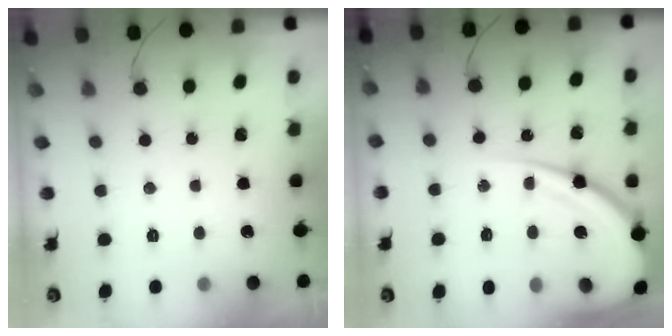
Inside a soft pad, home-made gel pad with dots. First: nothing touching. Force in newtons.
{"total": 19.7, "press": 19.6, "slide": 1.7}